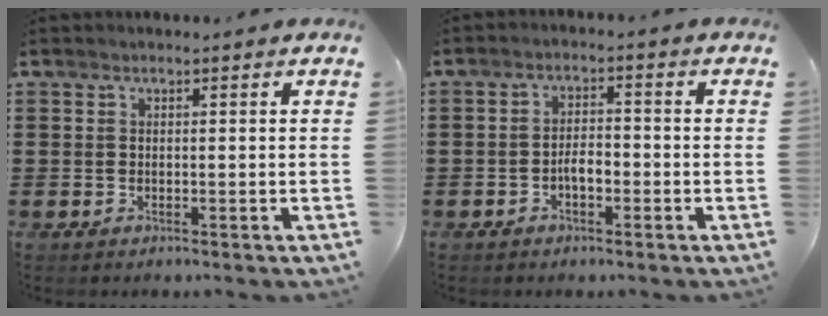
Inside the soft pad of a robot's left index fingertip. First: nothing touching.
{"total": 3.1, "force": [-1.3, 1.2, 2.6], "torque": [-0.047, 0.006, -0.024]}